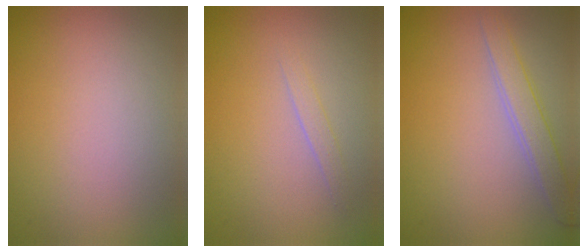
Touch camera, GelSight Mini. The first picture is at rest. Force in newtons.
{"total": 0.9, "press": 0.9, "slide": 0.0}
{"total": 2.4, "press": 2.4, "slide": 0.1}